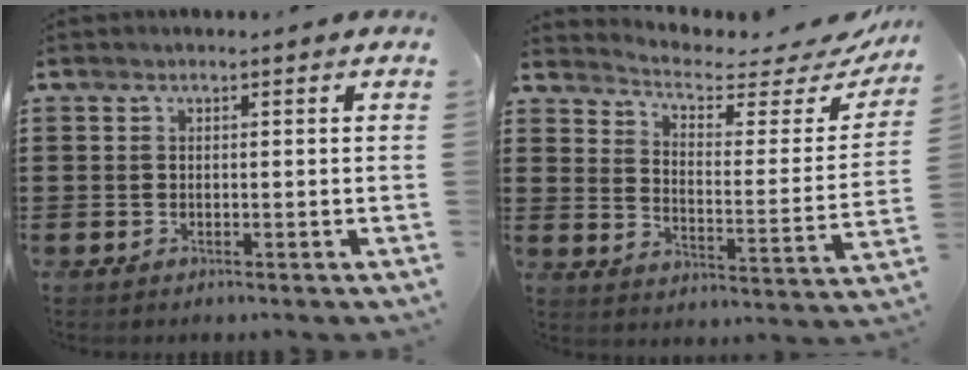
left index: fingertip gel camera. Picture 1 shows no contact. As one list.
[{"total": 3.8, "force": [3.1, 1.2, 1.9], "torque": [-0.049, -0.027, 0.045]}]